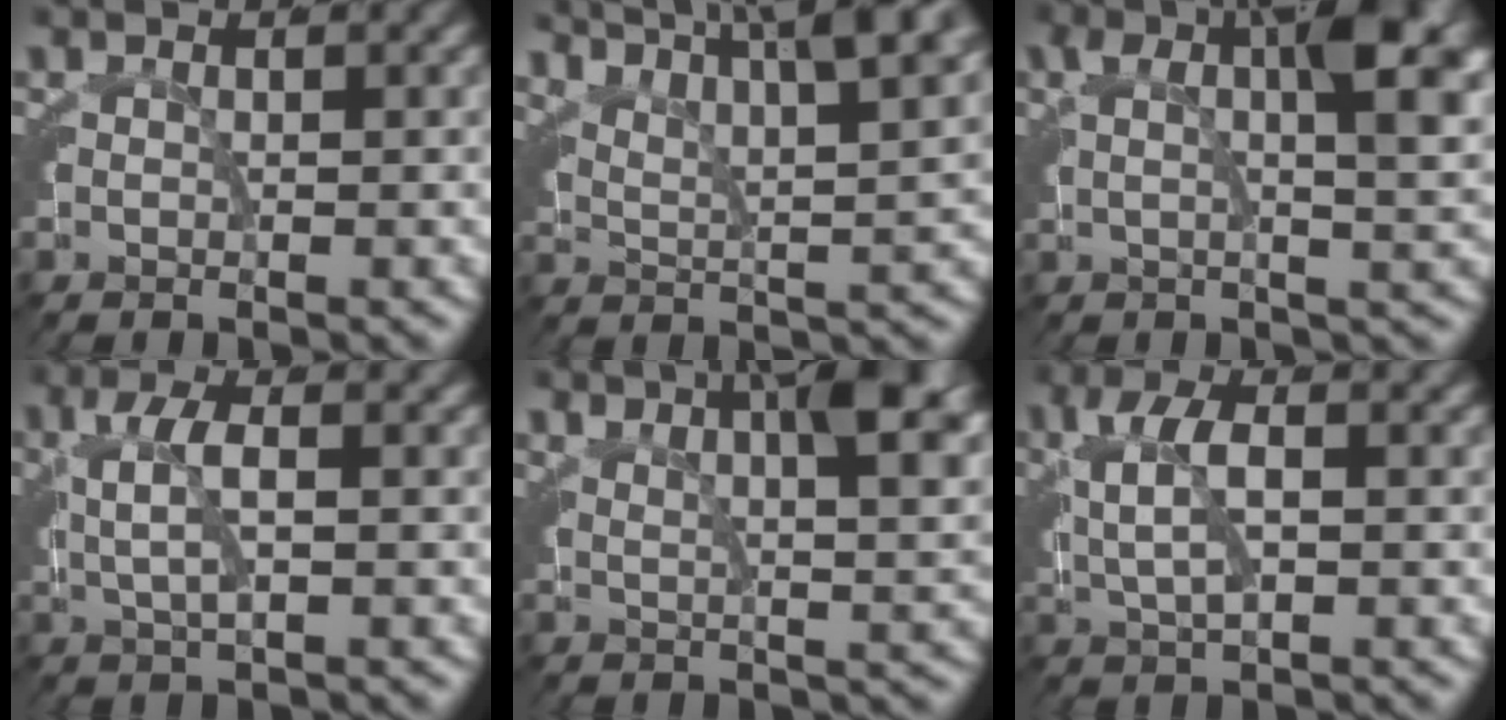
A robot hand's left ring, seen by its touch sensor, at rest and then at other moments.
{"total": 10.7, "force": [7.3, 5.0, 6.1], "torque": [-0.074, 0.041, 0.087]}
{"total": 6.5, "force": [2.1, 1.2, 6.0], "torque": [-0.071, 0.011, 0.033]}
{"total": 2.9, "force": [0.3, 0.2, 2.9], "torque": [-0.050, 0.003, 0.009]}
{"total": 7.4, "force": [4.1, 1.6, 5.9], "torque": [-0.066, 0.013, 0.063]}
{"total": 3.5, "force": [0.4, 1.2, 3.3], "torque": [-0.060, 0.002, 0.011]}